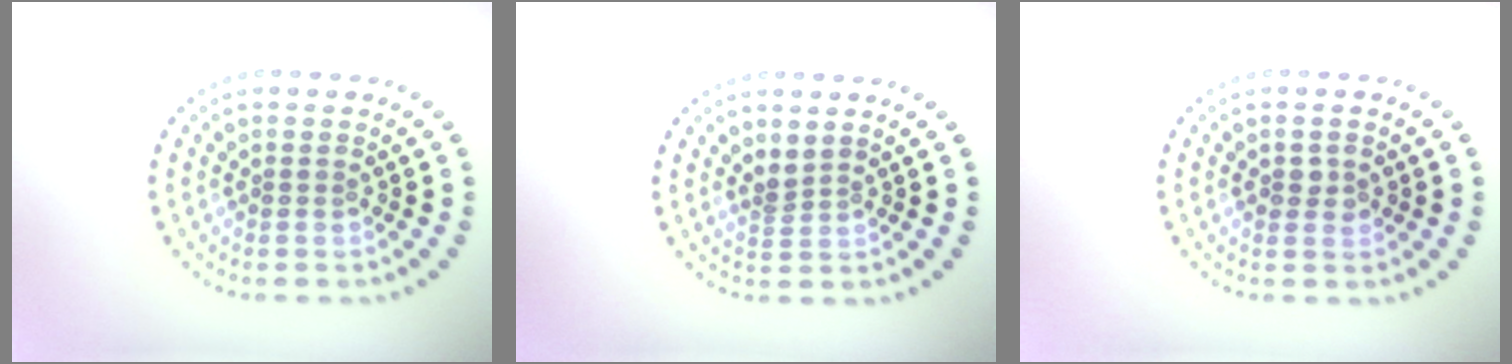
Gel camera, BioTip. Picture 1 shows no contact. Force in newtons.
{"total": 1.3, "press": 0.8, "slide": 1.0}
{"total": 1.5, "press": 1.5, "slide": 0.1}